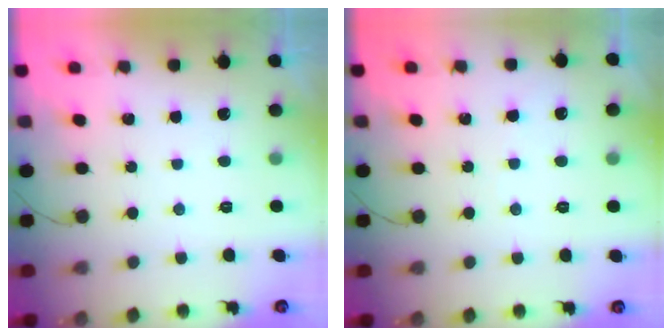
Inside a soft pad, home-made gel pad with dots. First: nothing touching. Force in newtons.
{"total": 1.9, "press": 1.8, "slide": 0.2}